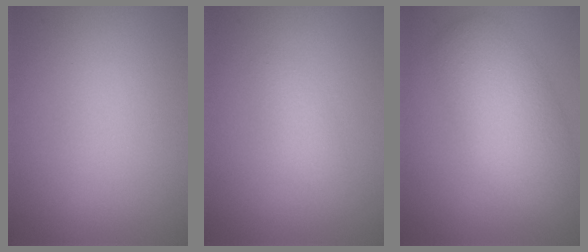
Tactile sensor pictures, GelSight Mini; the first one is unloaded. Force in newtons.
{"total": 1.2, "press": 1.2, "slide": 0.0}
{"total": 5.9, "press": 5.9, "slide": 0.4}